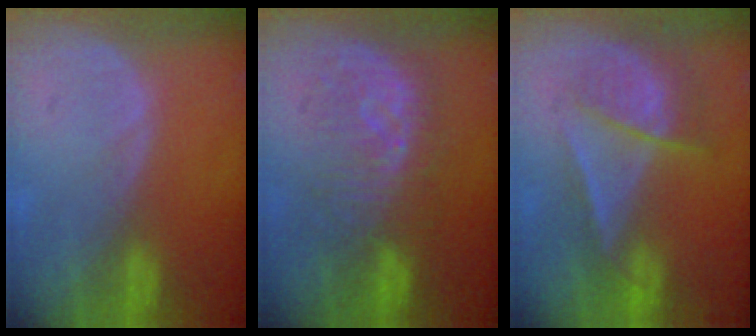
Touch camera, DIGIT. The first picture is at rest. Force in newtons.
{"total": 8.2, "press": 8.2, "slide": 0.5}
{"total": 6.7, "press": 6.1, "slide": 2.9}